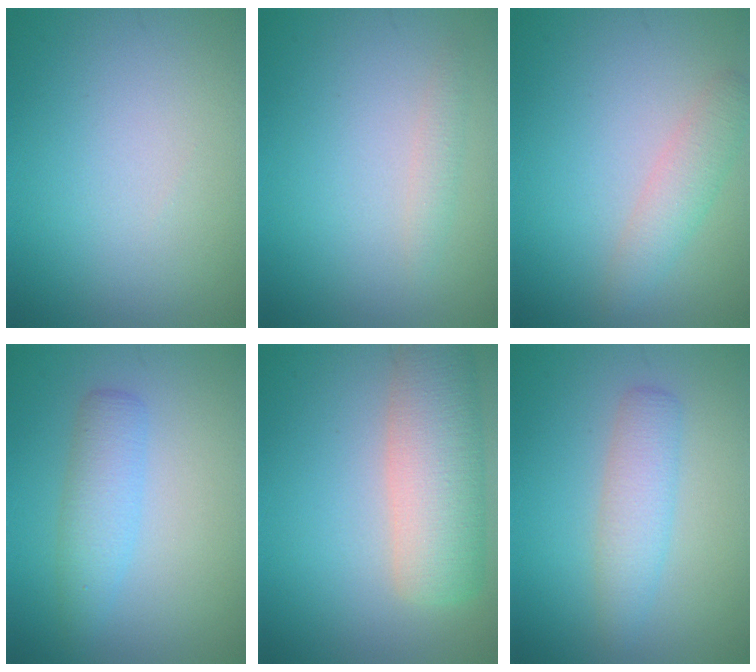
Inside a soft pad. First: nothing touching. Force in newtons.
{"total": 1.1, "press": 1.1, "slide": 0.0}
{"total": 2.5, "press": 2.5, "slide": 0.2}
{"total": 2.8, "press": 2.7, "slide": 0.2}
{"total": 6.8, "press": 6.8, "slide": 0.5}
{"total": 2.8, "press": 2.8, "slide": 0.1}